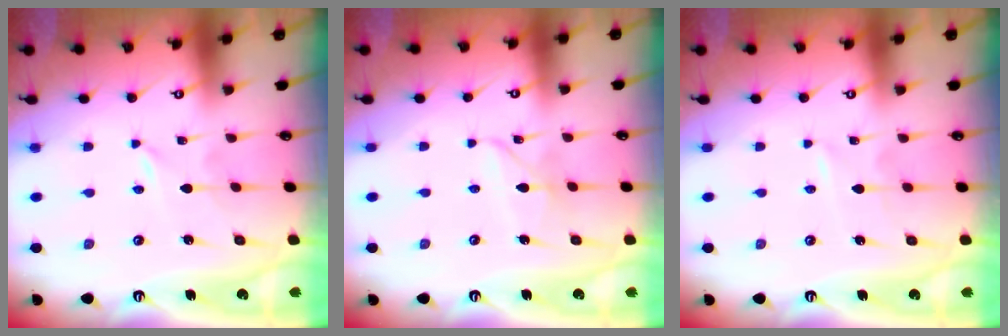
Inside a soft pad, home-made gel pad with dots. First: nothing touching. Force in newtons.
{"total": 5.0, "press": 5.0, "slide": 0.3}
{"total": 1.6, "press": 1.6, "slide": 0.2}